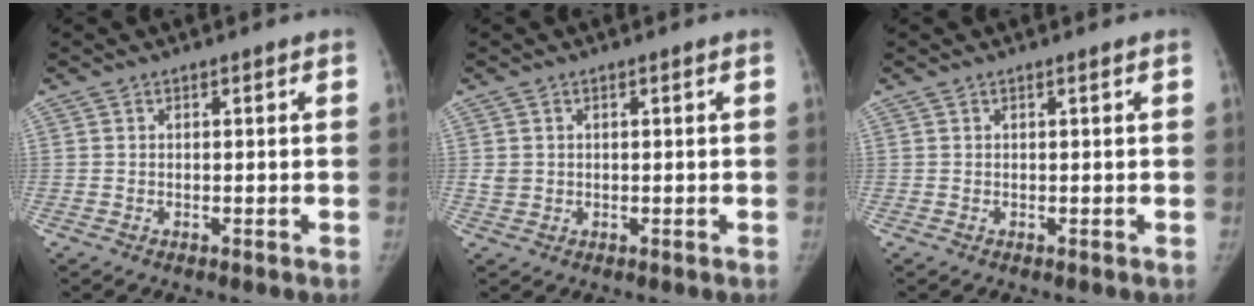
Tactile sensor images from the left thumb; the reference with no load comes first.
{"total": 1.9, "force": [0.1, 1.7, 0.7], "torque": [-0.006, 0.002, 0.006]}
{"total": 0.0}